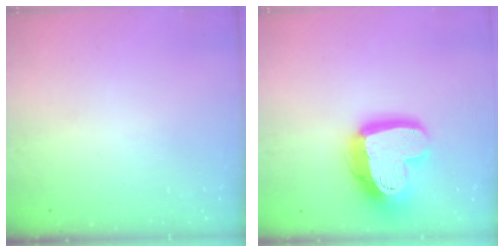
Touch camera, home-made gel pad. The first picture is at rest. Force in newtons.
{"total": 18.8, "press": 18.7, "slide": 1.8}